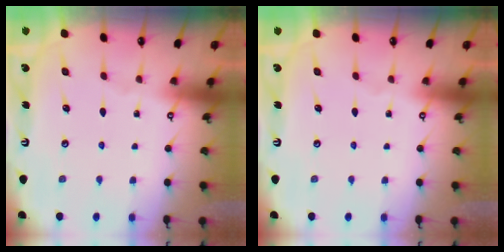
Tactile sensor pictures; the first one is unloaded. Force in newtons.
{"total": 0.0}